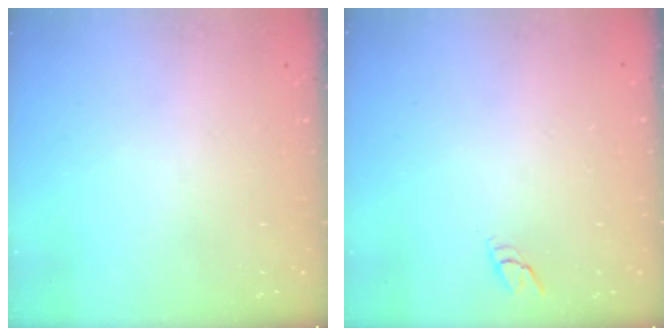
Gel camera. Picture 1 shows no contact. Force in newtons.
{"total": 3.7, "press": 3.7, "slide": 0.3}